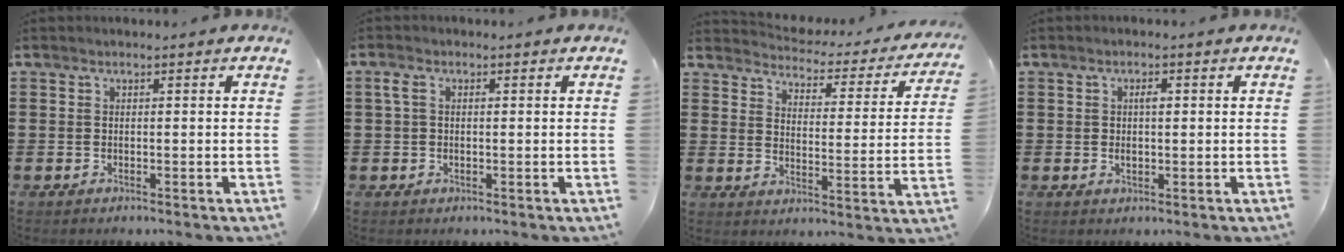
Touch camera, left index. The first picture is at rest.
{"total": 1.8, "force": [0.2, 0.8, 1.6], "torque": [-0.033, 0.003, 0.003]}
{"total": 2.8, "force": [2.7, 0.4, 0.4], "torque": [-0.031, -0.030, 0.039]}
{"total": 2.1, "force": [0.4, 0.8, 1.9], "torque": [-0.039, 0.005, 0.004]}